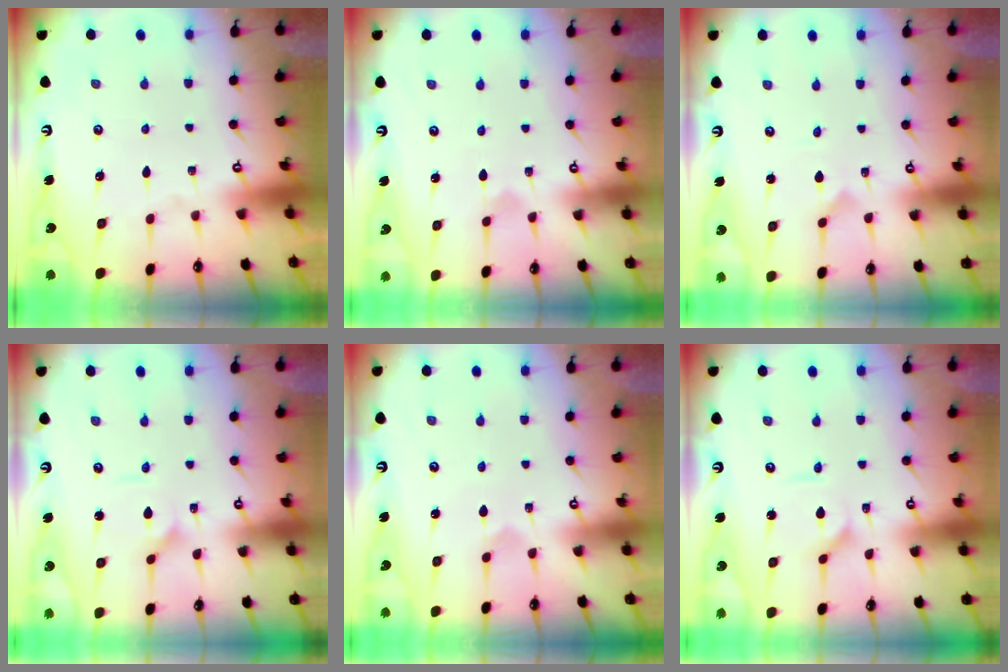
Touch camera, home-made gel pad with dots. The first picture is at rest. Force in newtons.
{"total": 2.4, "press": 2.4, "slide": 0.1}
{"total": 0.0}
{"total": 2.7, "press": 2.6, "slide": 0.3}
{"total": 2.3, "press": 2.3, "slide": 0.2}
{"total": 2.5, "press": 2.5, "slide": 0.4}